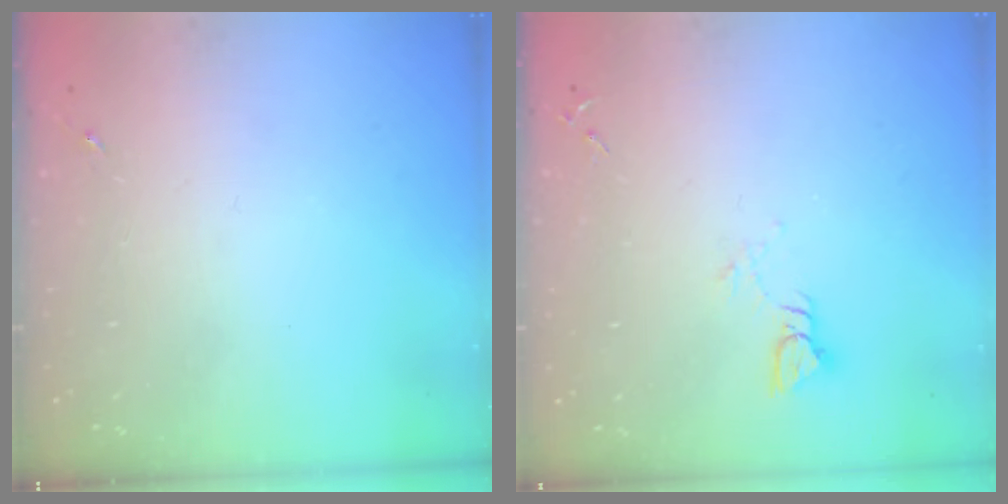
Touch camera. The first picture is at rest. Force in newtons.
{"total": 3.9, "press": 3.9, "slide": 0.3}